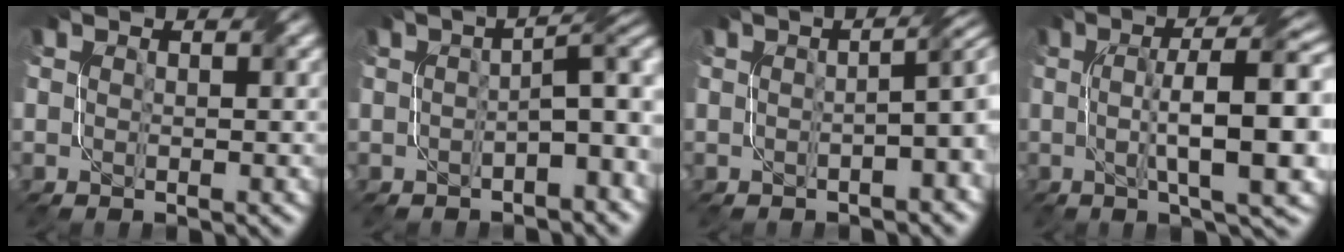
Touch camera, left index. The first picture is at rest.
{"total": 5.0, "force": [-1.1, 1.5, 4.7], "torque": [-0.059, 0.013, -0.021]}
{"total": 4.8, "force": [-0.7, 1.6, 4.5], "torque": [-0.040, 0.012, -0.009]}
{"total": 11.1, "force": [1.0, 2.5, 10.7], "torque": [-0.148, 0.015, 0.014]}